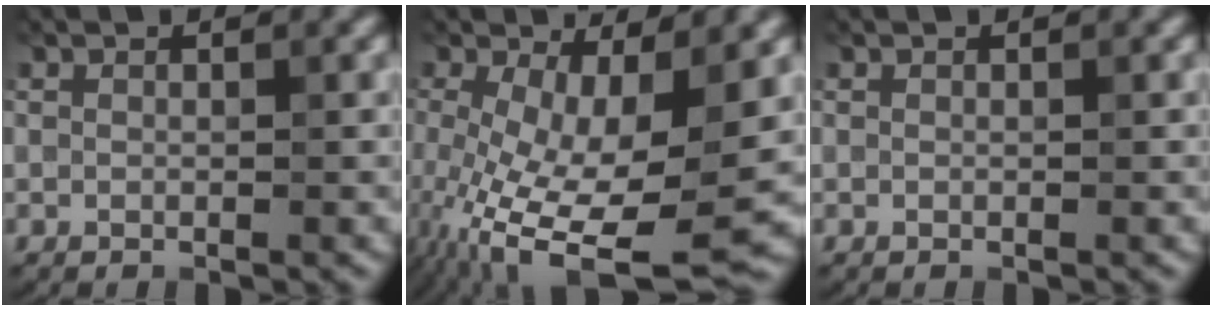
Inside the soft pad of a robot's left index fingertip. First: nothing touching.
{"total": 12.6, "force": [-3.3, 4.6, 11.2], "torque": [-0.199, -0.025, -0.052]}
{"total": 0.0}